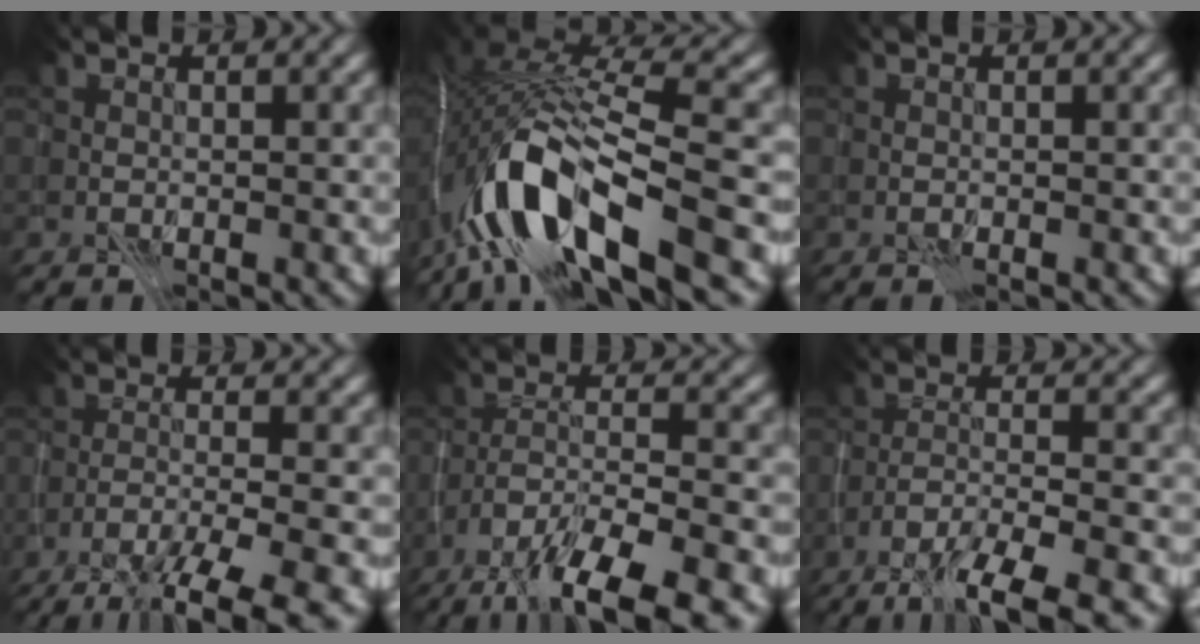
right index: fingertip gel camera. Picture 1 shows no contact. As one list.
[{"total": 12.5, "force": [-6.0, 5.0, 9.8], "torque": [-0.193, 0.005, -0.104]}, {"total": 0.0}, {"total": 7.9, "force": [-5.2, 1.5, 5.7], "torque": [-0.089, 0.002, -0.084]}, {"total": 11.1, "force": [-7.6, 3.6, 7.3], "torque": [-0.123, -0.017, -0.116]}, {"total": 7.4, "force": [-4.8, 1.8, 5.3], "torque": [-0.083, 0.000, -0.077]}]